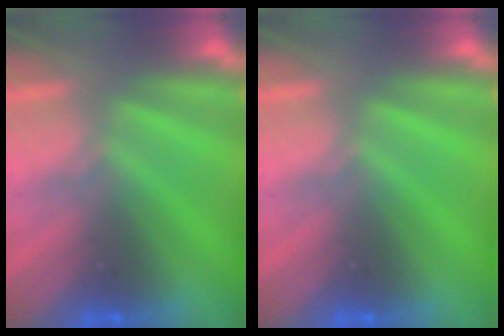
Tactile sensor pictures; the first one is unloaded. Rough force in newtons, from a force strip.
{"total": 0.0}